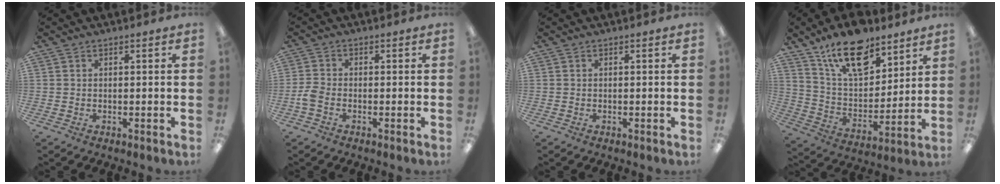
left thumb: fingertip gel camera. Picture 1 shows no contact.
{"total": 2.9, "force": [-1.2, 1.8, 2.0], "torque": [-0.047, 0.002, -0.023]}
{"total": 0.0}
{"total": 17.5, "force": [12.0, 8.5, 9.5], "torque": [-0.160, -0.060, 0.211]}